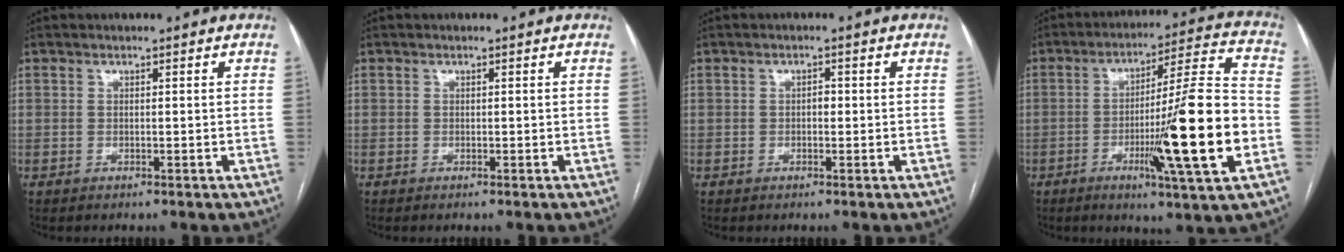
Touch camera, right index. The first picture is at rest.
{"total": 0.0}
{"total": 1.0, "force": [-0.1, 0.6, 0.8], "torque": [-0.010, 0.003, -0.004]}
{"total": 19.0, "force": [-4.9, -0.5, 18.4], "torque": [-0.286, -0.011, -0.081]}